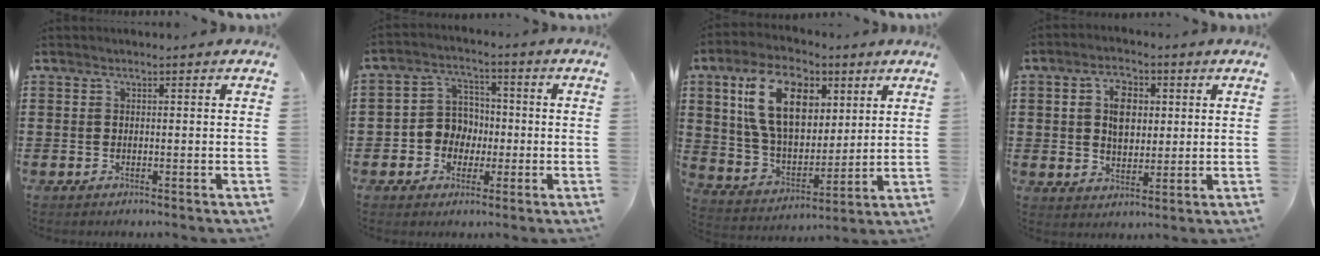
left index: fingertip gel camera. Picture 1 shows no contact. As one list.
[{"total": 5.8, "force": [-1.0, 5.5, 1.5], "torque": [-0.047, 0.018, -0.020]}, {"total": 13.9, "force": [5.9, 8.1, 9.5], "torque": [-0.210, 0.018, 0.109]}, {"total": 6.0, "force": [1.5, 4.0, 4.2], "torque": [-0.079, 0.010, 0.019]}]